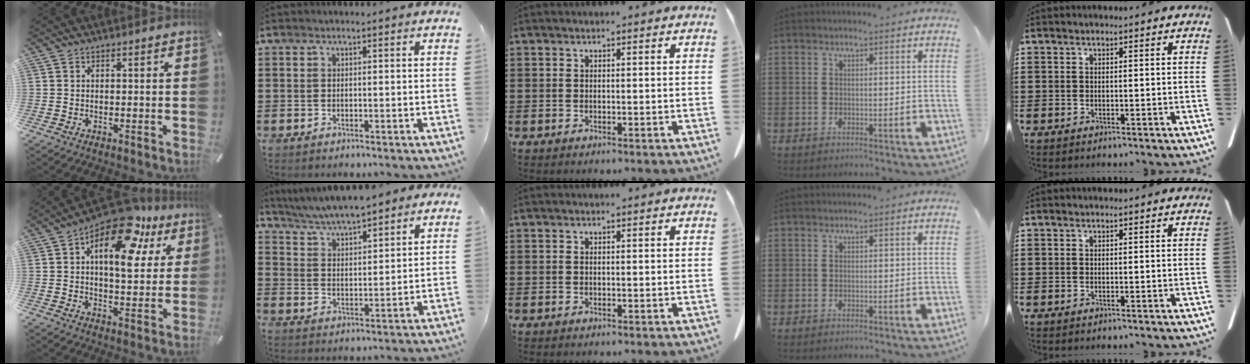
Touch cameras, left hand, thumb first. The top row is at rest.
{"thumb": {"total": 17.6, "force": [9.0, 8.7, 12.4], "torque": [-0.188, -0.046, 0.149]}, "index": {"total": 5.5, "force": [5.3, 0.4, 1.3], "torque": [-0.050, -0.023, 0.094]}}